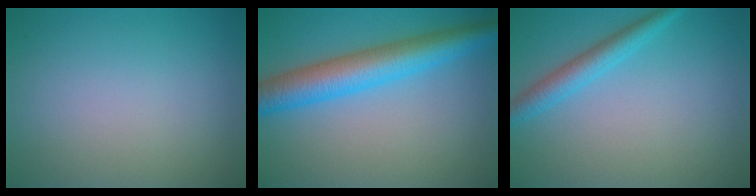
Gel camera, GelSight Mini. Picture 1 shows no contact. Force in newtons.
{"total": 6.5, "press": 6.5, "slide": 0.1}
{"total": 2.8, "press": 2.8, "slide": 0.2}